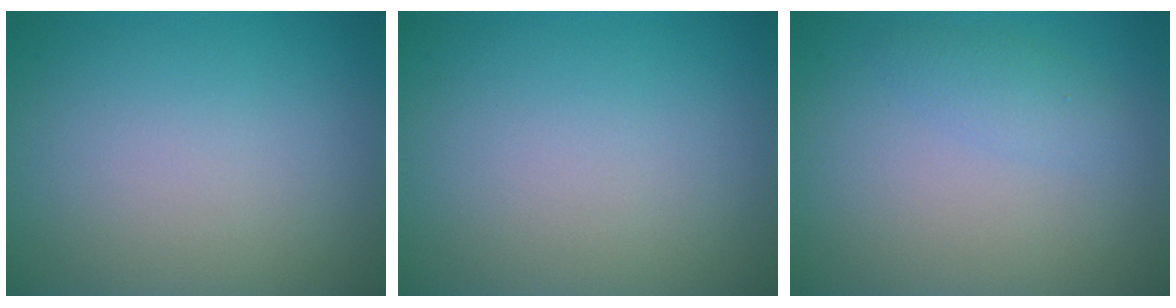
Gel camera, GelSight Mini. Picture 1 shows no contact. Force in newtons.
{"total": 0.0}
{"total": 1.3, "press": 1.3, "slide": 0.1}